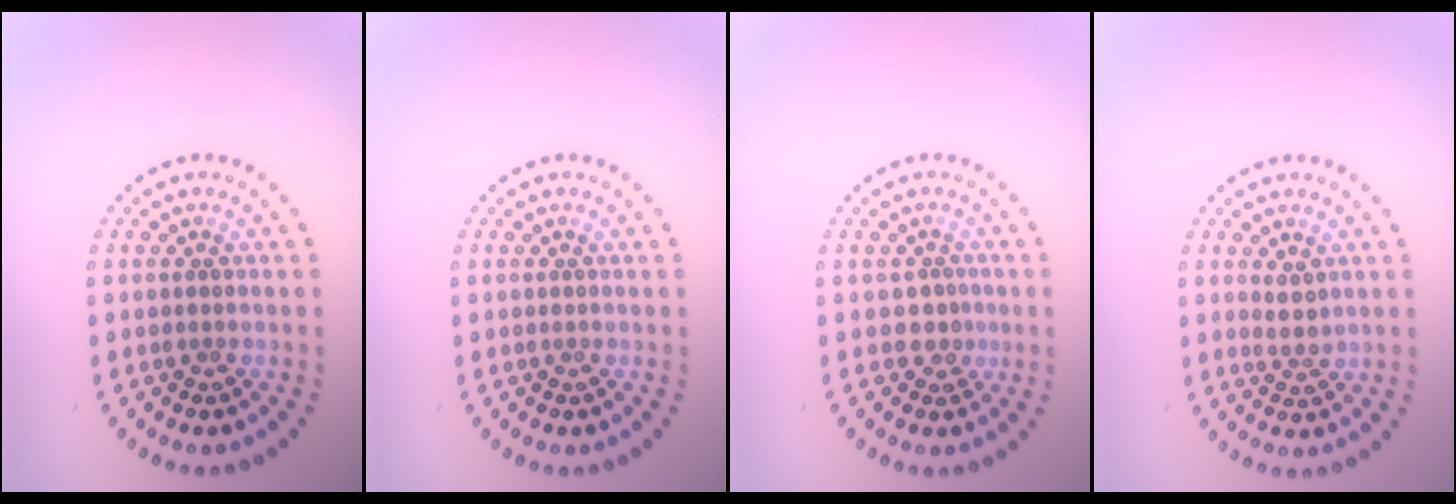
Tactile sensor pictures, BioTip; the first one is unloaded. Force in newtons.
{"total": 0.0}
{"total": 1.7, "press": 1.2, "slide": 1.2}
{"total": 1.4, "press": 1.1, "slide": 0.9}